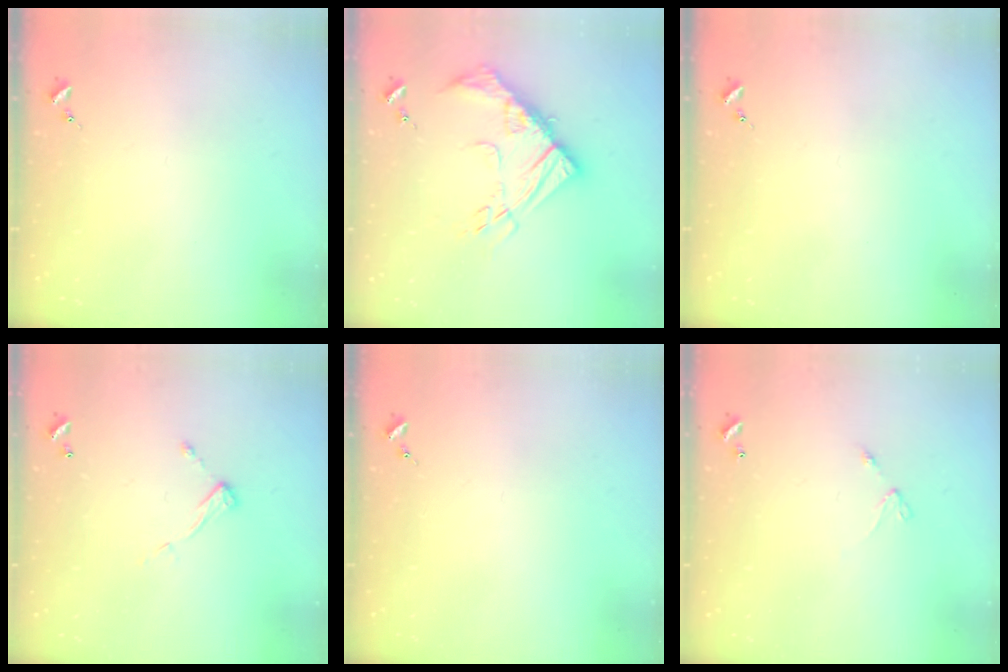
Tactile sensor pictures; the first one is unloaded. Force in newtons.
{"total": 17.2, "press": 17.1, "slide": 1.6}
{"total": 0.0}
{"total": 7.3, "press": 7.3, "slide": 0.4}
{"total": 0.0}
{"total": 4.2, "press": 4.2, "slide": 0.4}